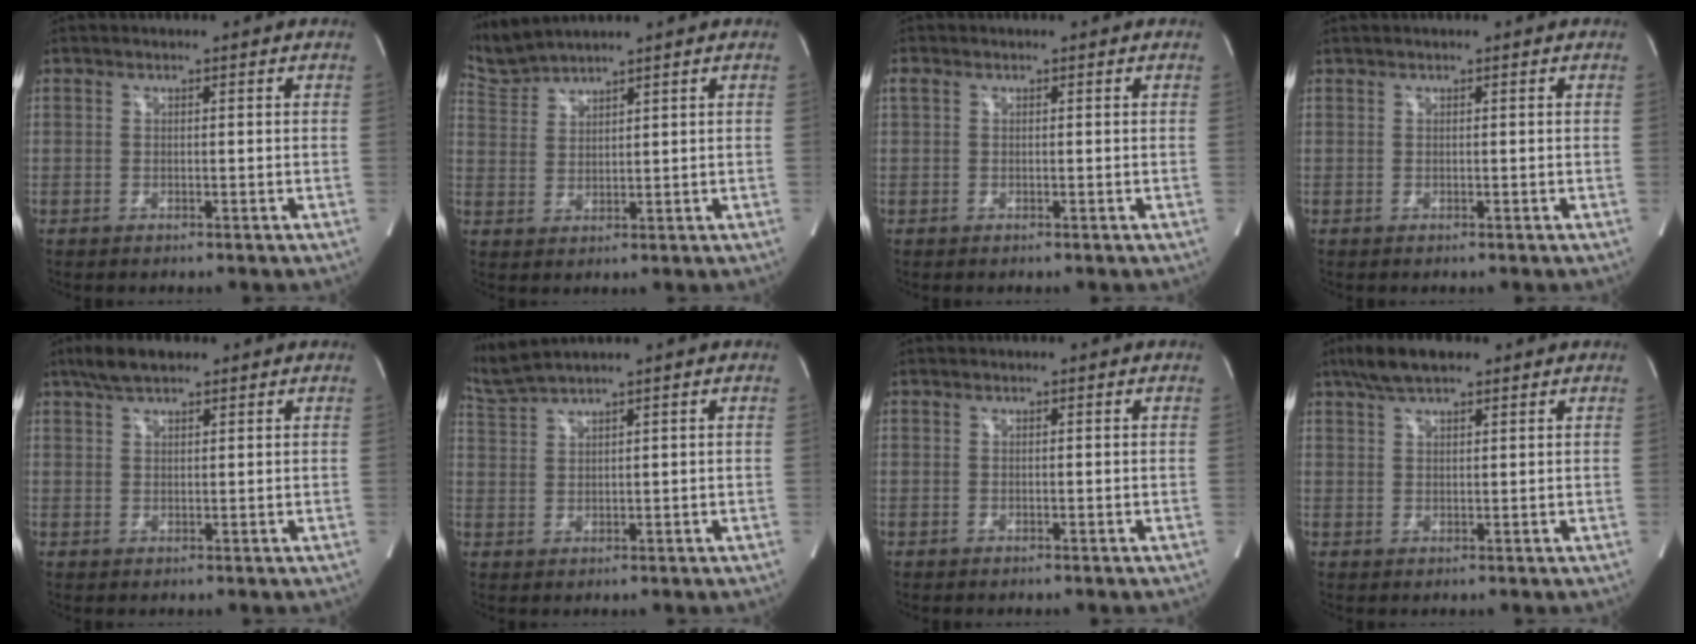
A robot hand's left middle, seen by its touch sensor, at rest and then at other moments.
{"total": 4.7, "force": [4.6, -0.9, -0.2], "torque": [-0.015, 0.009, 0.106]}
{"total": 0.8, "force": [0.4, 0.5, 0.5], "torque": [-0.017, 0.015, 0.007]}
{"total": 0.0}
{"total": 4.6, "force": [3.4, 1.5, 2.6], "torque": [-0.062, 0.014, 0.064]}
{"total": 4.2, "force": [3.8, -1.5, 1.0], "torque": [-0.040, 0.010, 0.091]}
{"total": 0.0}
{"total": 5.9, "force": [4.3, 1.9, 3.5], "torque": [-0.076, 0.018, 0.079]}